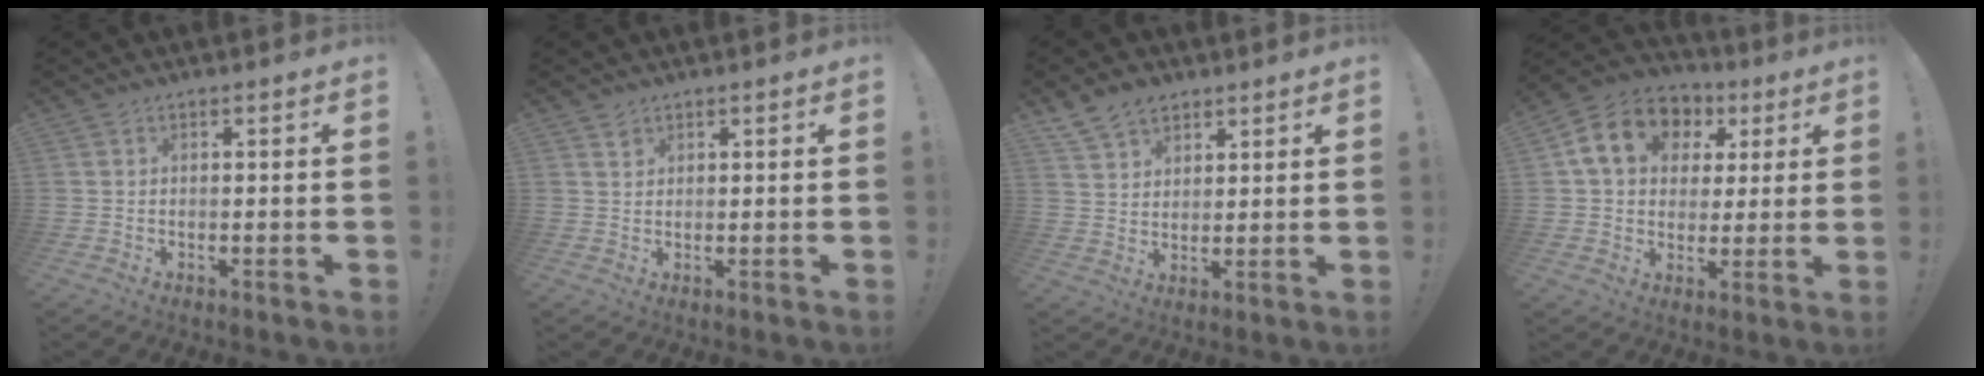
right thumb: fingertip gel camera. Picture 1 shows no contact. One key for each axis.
{"total": 1.5, "fx": 1.1, "fy": 0.9, "fz": 0.4, "tx": 0.004, "ty": -0.008, "tz": 0.019}
{"total": 8.1, "fx": 5.7, "fy": 5.1, "fz": 2.5, "tx": -0.046, "ty": -0.029, "tz": 0.114}
{"total": 15.7, "fx": 5.8, "fy": 12.0, "fz": 8.3, "tx": -0.131, "ty": -0.007, "tz": 0.114}